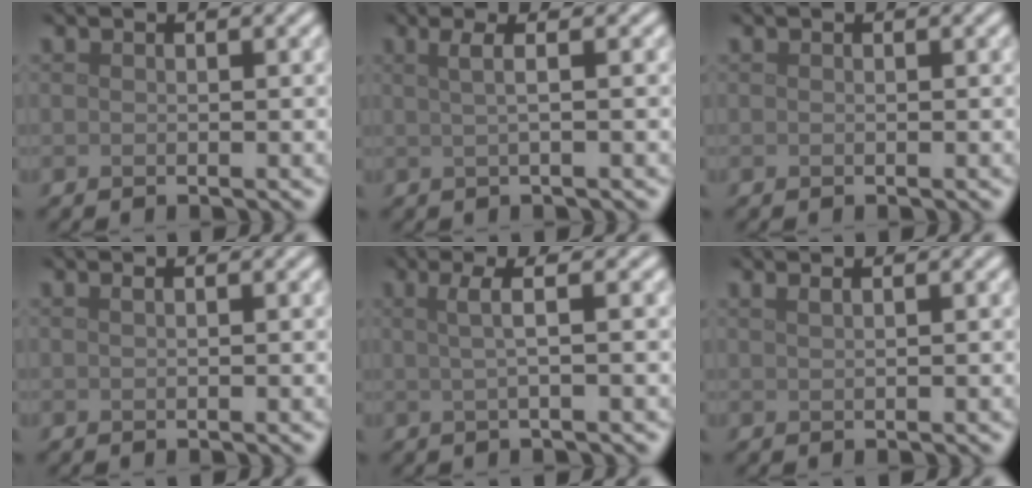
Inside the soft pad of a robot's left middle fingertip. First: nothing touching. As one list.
[{"total": 2.4, "force": [0.7, 0.8, 2.1], "torque": [-0.030, 0.000, -0.003]}, {"total": 0.0}, {"total": 0.6, "force": [0.3, 0.3, 0.5], "torque": [-0.006, 0.004, 0.003]}, {"total": 2.6, "force": [0.5, 0.6, 2.5], "torque": [-0.041, 0.006, 0.006]}, {"total": 1.3, "force": [0.8, 0.5, 0.8], "torque": [-0.006, -0.003, 0.008]}]